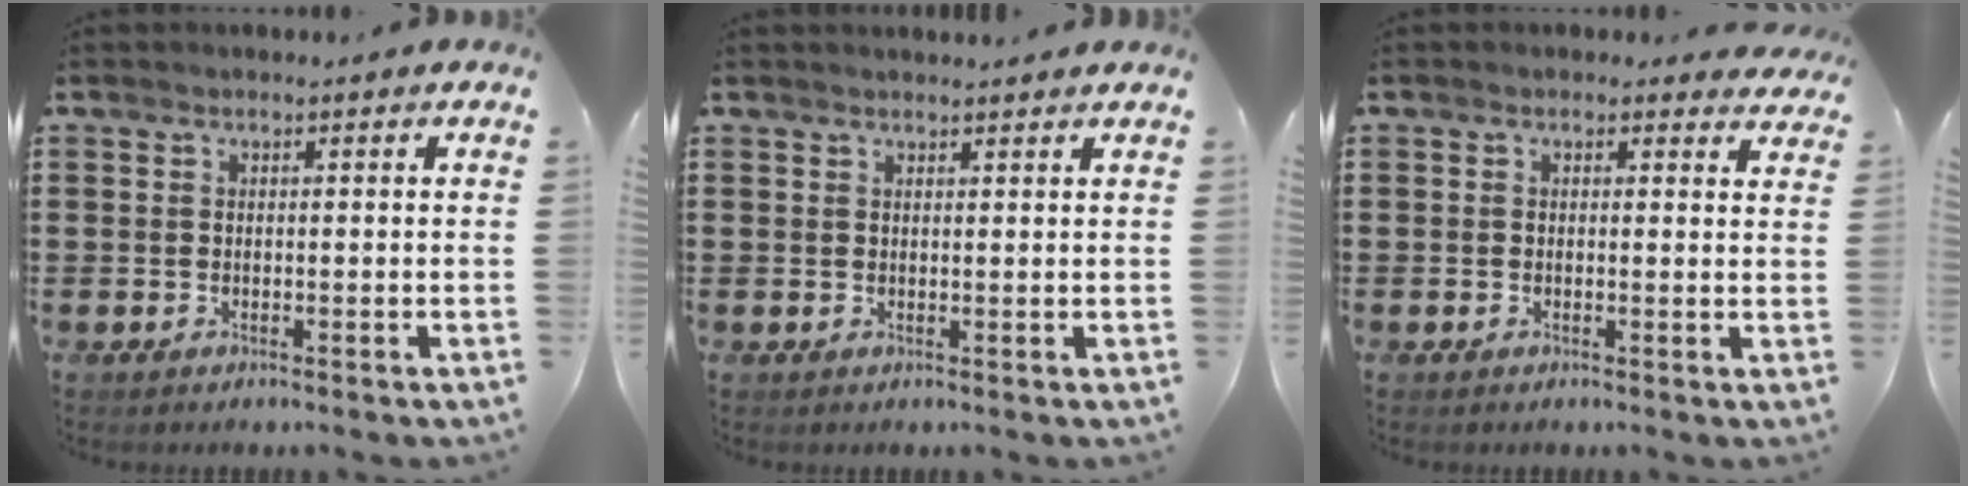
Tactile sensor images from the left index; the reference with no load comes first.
{"total": 1.2, "force": [1.2, -0.1, 0.2], "torque": [-0.006, -0.002, 0.023]}
{"total": 1.0, "force": [0.6, 0.8, 0.2], "torque": [0.000, 0.002, 0.009]}